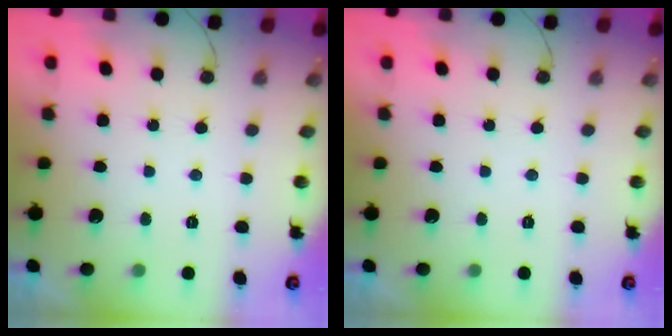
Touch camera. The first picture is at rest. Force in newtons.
{"total": 0.0}